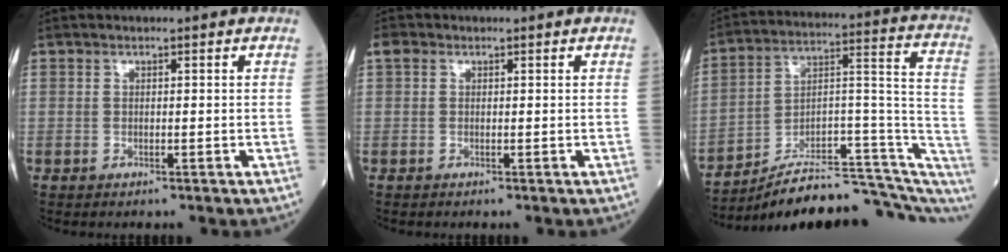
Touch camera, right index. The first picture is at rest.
{"total": 1.2, "force": [0.3, 1.1, 0.5], "torque": [-0.011, 0.014, 0.002]}
{"total": 22.5, "force": [-19.1, 3.7, 11.2], "torque": [-0.110, 0.058, -0.281]}